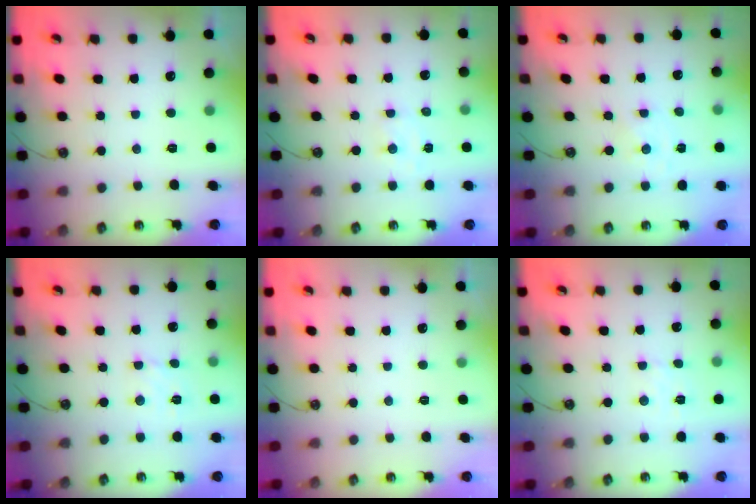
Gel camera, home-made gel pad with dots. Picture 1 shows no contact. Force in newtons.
{"total": 5.6, "press": 5.5, "slide": 0.4}
{"total": 0.0}
{"total": 2.6, "press": 2.5, "slide": 0.7}
{"total": 0.0}
{"total": 2.9, "press": 2.9, "slide": 0.4}